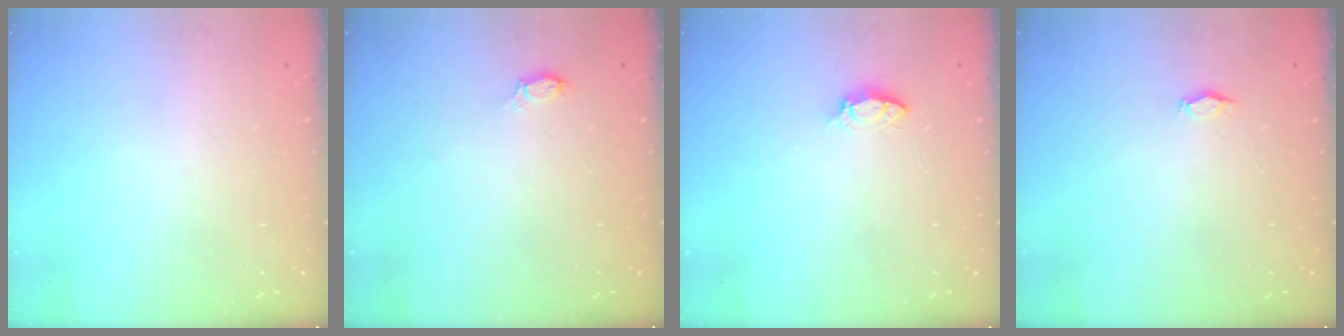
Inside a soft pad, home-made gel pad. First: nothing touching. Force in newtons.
{"total": 3.1, "press": 3.1, "slide": 0.4}
{"total": 3.9, "press": 3.9, "slide": 0.5}
{"total": 2.9, "press": 2.9, "slide": 0.5}